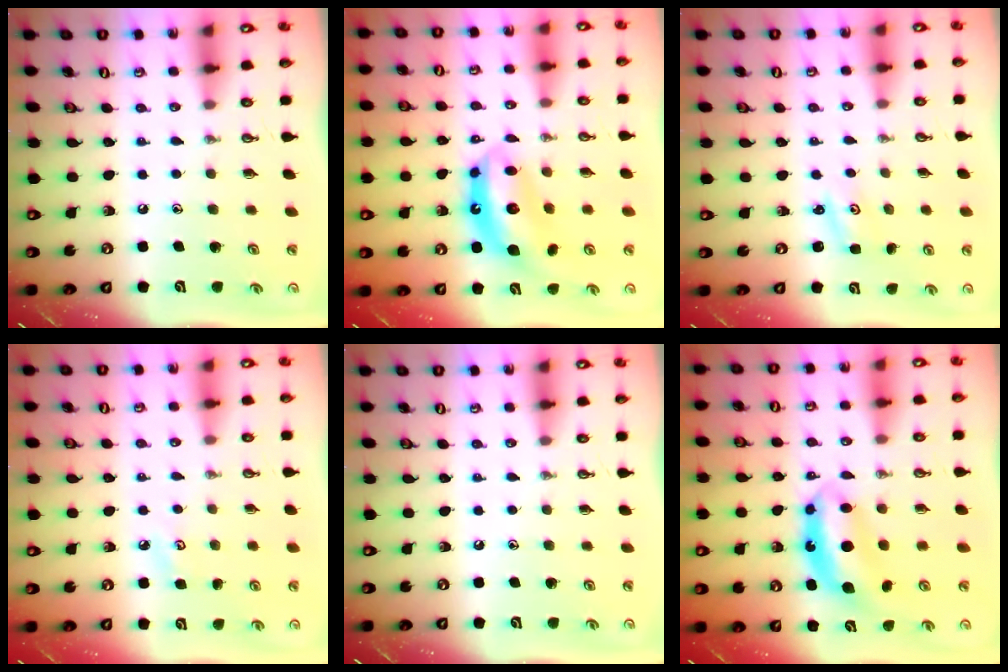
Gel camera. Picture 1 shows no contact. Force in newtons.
{"total": 11.9, "press": 11.8, "slide": 0.9}
{"total": 1.5, "press": 1.5, "slide": 0.2}
{"total": 3.8, "press": 3.8, "slide": 0.6}
{"total": 0.0}
{"total": 7.5, "press": 7.5, "slide": 0.3}